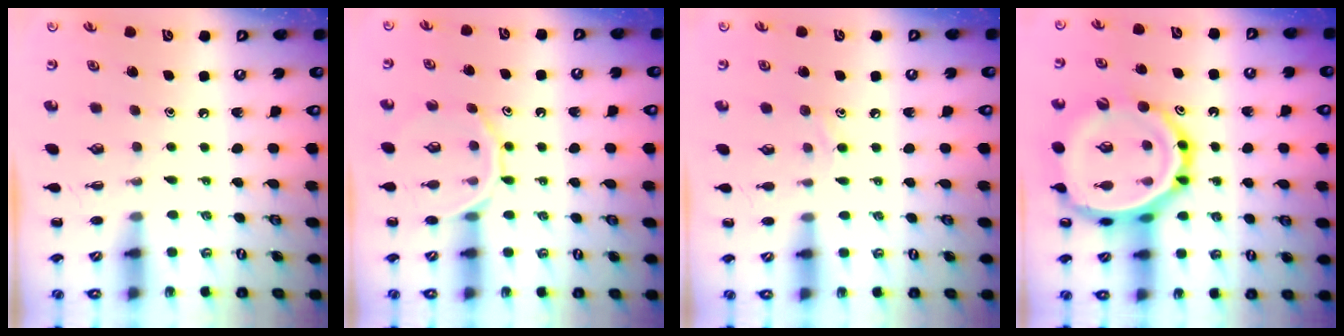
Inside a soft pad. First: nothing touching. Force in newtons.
{"total": 10.1, "press": 10.1, "slide": 1.2}
{"total": 5.8, "press": 5.5, "slide": 1.8}
{"total": 21.2, "press": 20.9, "slide": 3.5}